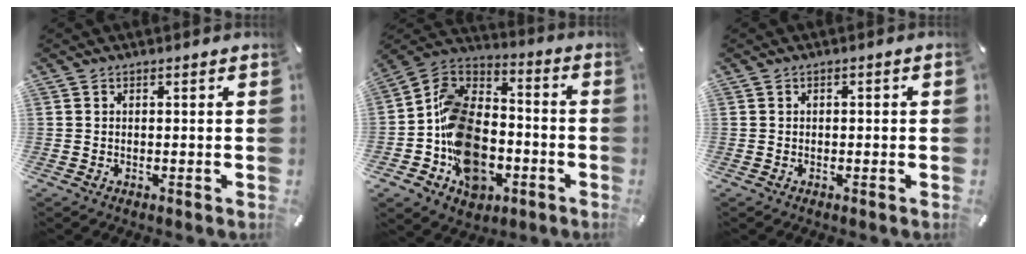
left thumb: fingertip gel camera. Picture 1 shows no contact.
{"total": 17.4, "force": [-6.5, 12.8, 9.9], "torque": [-0.203, 0.038, -0.112]}
{"total": 0.7, "force": [-0.3, 0.5, 0.5], "torque": [-0.009, 0.001, -0.006]}